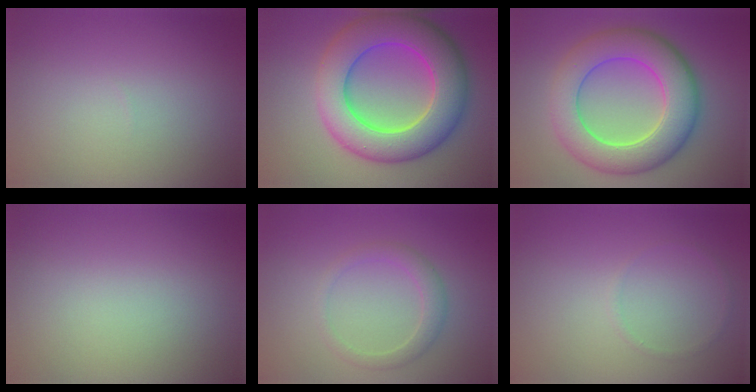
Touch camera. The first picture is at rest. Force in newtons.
{"total": 10.8, "press": 10.7, "slide": 0.7}
{"total": 9.0, "press": 9.0, "slide": 0.3}
{"total": 0.0}
{"total": 2.0, "press": 2.0, "slide": 0.1}
{"total": 0.5, "press": 0.5, "slide": 0.1}